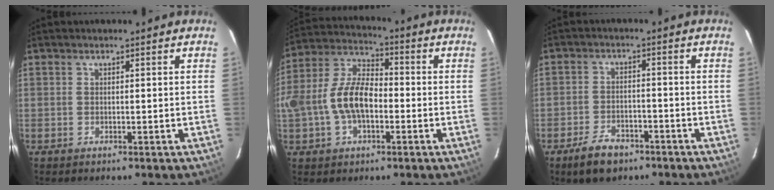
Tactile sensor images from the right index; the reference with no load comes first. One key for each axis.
{"total": 12.9, "fx": -2.5, "fy": 7.4, "fz": 10.3, "tx": -0.219, "ty": 0.017, "tz": -0.047}
{"total": 7.2, "fx": -5.0, "fy": 3.8, "fz": 3.5, "tx": -0.091, "ty": 0.003, "tz": -0.079}